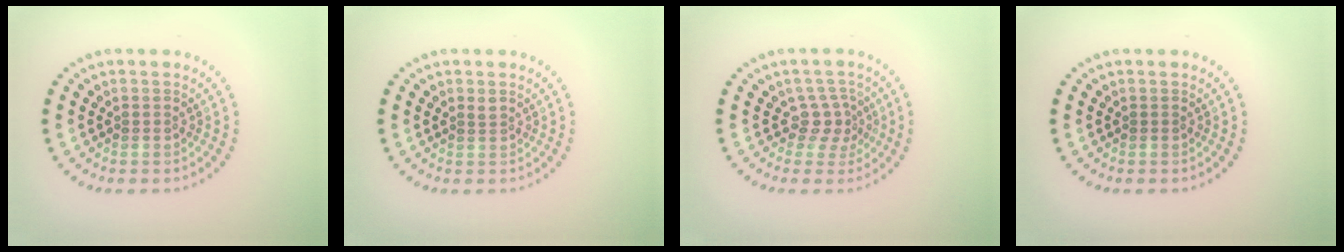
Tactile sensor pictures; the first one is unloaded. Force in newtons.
{"total": 0.7, "press": 0.5, "slide": 0.5}
{"total": 2.3, "press": 1.5, "slide": 1.6}
{"total": 0.0}